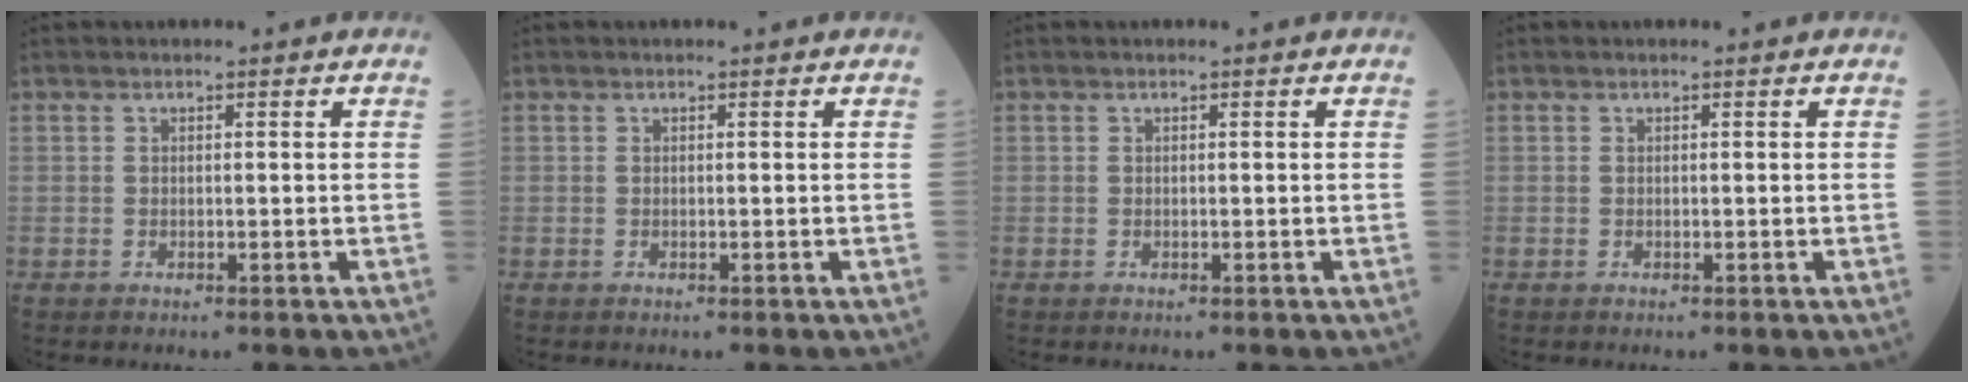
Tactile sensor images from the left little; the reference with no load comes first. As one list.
[{"total": 0.0}, {"total": 0.0}, {"total": 0.0}]